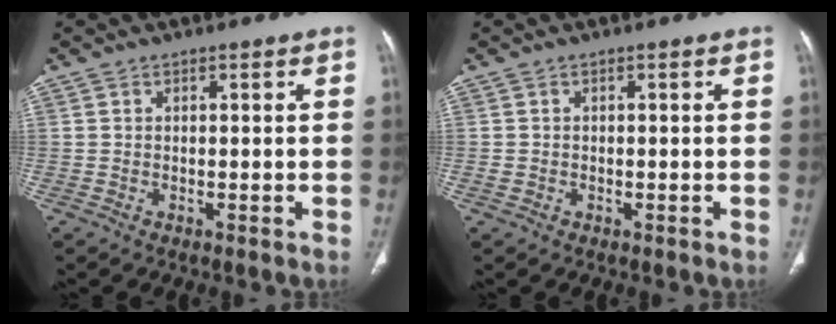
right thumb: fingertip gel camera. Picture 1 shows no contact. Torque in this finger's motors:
{"motor_torque": [0.19, 0.02, -0.14, -0.39, 0.02]}